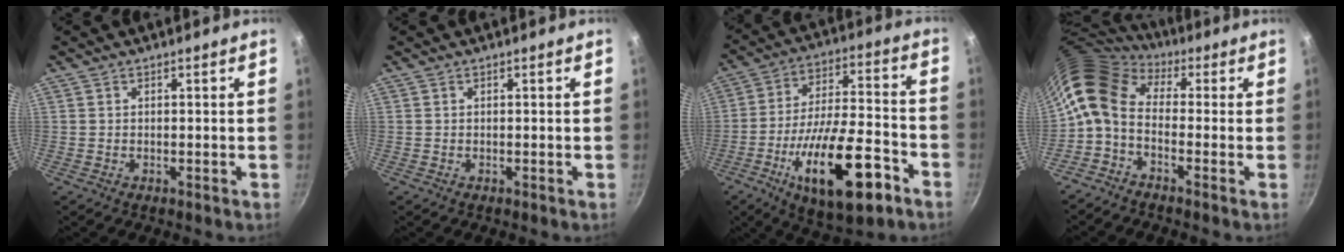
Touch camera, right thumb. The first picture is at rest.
{"total": 0.0}
{"total": 22.3, "force": [-9.9, 8.2, 18.2], "torque": [-0.280, 0.040, -0.155]}
{"total": 10.1, "force": [0.7, 6.6, 7.7], "torque": [-0.139, 0.022, -0.007]}